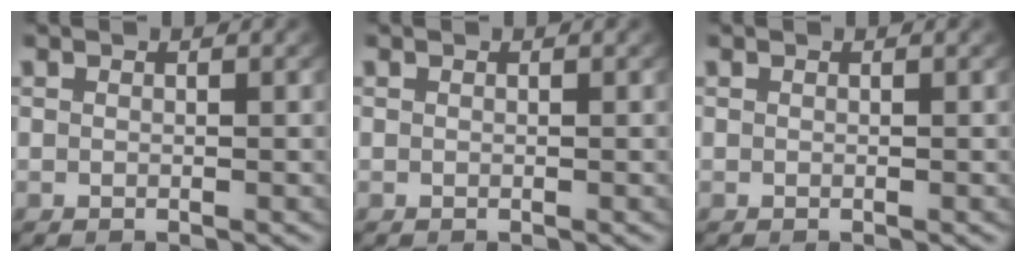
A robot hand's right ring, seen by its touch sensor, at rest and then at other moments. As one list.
[{"total": 0.0}, {"total": 0.0}]